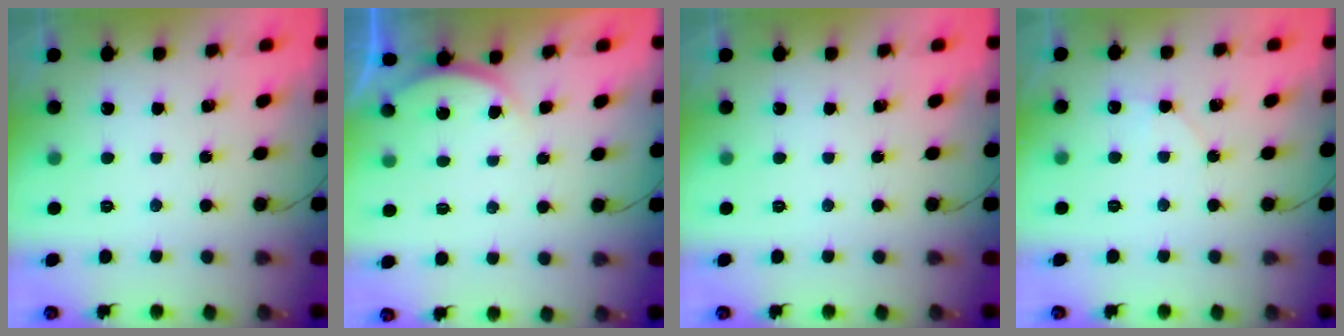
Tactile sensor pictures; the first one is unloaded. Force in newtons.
{"total": 4.1, "press": 4.1, "slide": 0.5}
{"total": 0.0}
{"total": 4.2, "press": 3.6, "slide": 2.1}